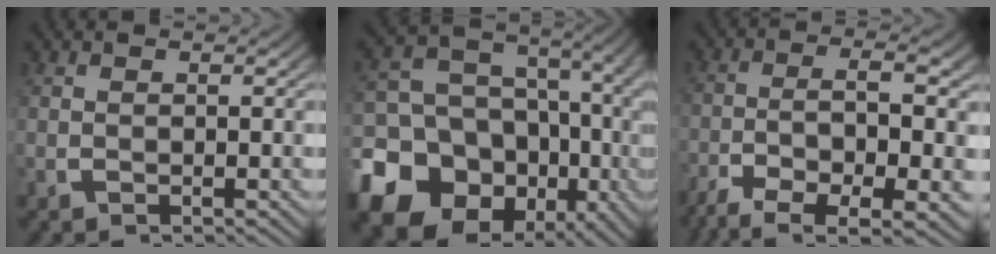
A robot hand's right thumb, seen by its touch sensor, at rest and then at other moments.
{"total": 20.3, "force": [-8.4, 15.9, 9.5], "torque": [-0.209, -0.083, -0.124]}
{"total": 10.1, "force": [-5.3, 4.8, 7.2], "torque": [-0.141, -0.041, -0.063]}